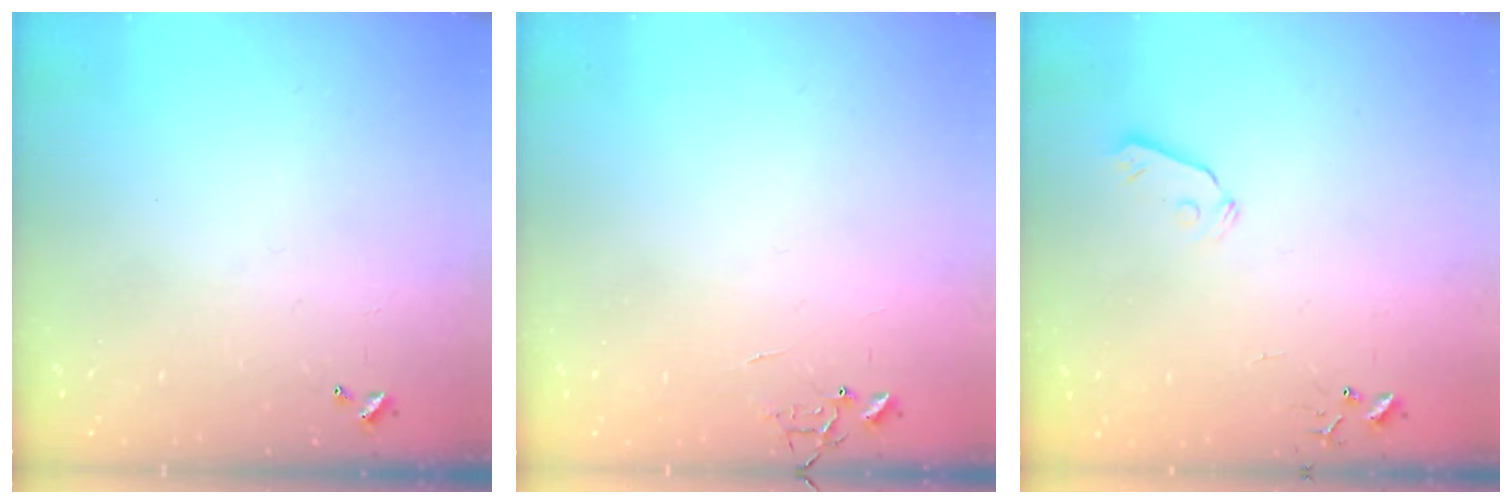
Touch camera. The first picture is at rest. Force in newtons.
{"total": 6.4, "press": 6.4, "slide": 0.6}
{"total": 4.3, "press": 4.3, "slide": 0.7}